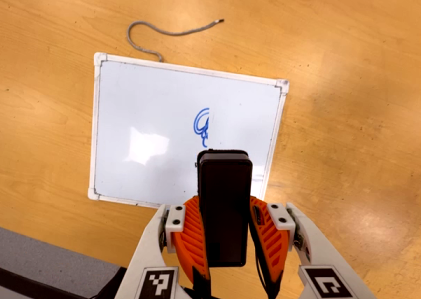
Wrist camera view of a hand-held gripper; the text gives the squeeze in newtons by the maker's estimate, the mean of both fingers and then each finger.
{"total": 6.9, "left": 5.4, "right": 8.4}